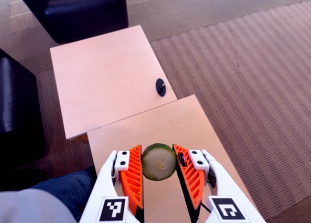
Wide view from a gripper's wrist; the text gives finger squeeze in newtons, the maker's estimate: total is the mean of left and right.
{"total": 10.7, "left": 11.2, "right": 10.2}